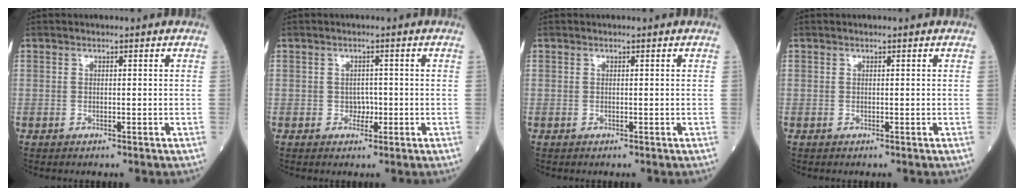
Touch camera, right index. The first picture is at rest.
{"total": 1.7, "force": [-0.5, 1.2, 1.0], "torque": [-0.011, 0.004, -0.006]}
{"total": 0.0}
{"total": 0.0}